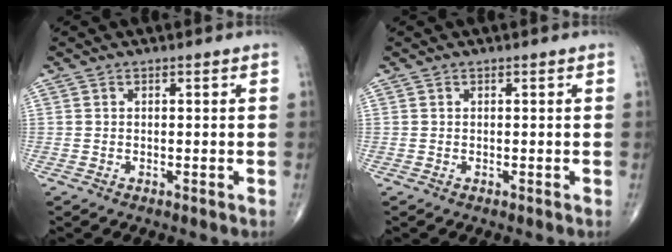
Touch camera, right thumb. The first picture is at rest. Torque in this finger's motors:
{"motor_torque": [-0.06, 0.05, 0.00, 0.00, 0.00]}